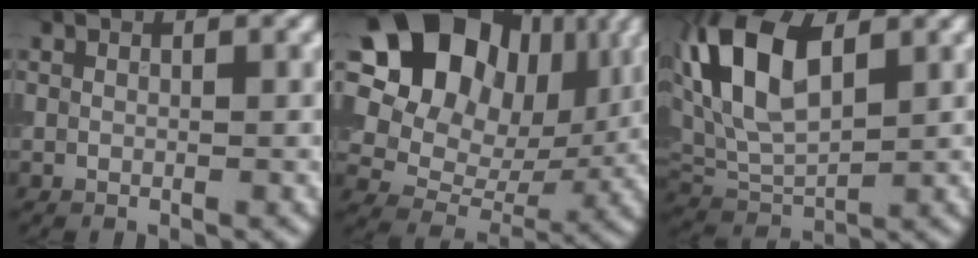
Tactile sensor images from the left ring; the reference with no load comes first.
{"total": 15.0, "force": [5.5, 11.1, 8.5], "torque": [-0.146, 0.035, 0.091]}
{"total": 10.0, "force": [3.3, 5.1, 7.9], "torque": [-0.178, 0.017, 0.057]}